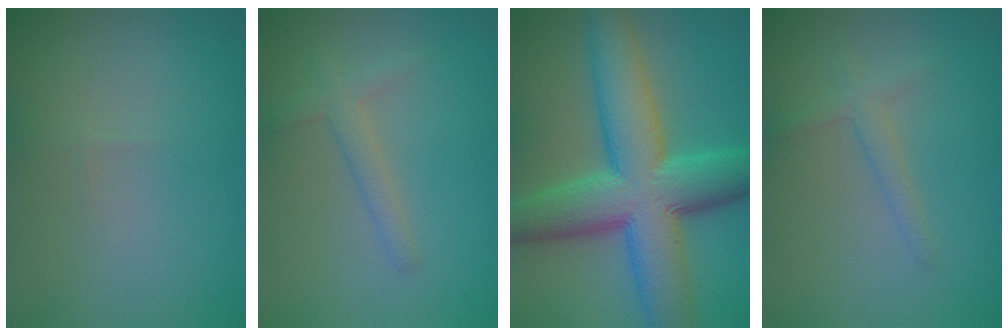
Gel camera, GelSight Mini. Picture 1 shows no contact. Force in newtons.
{"total": 1.9, "press": 1.9, "slide": 0.1}
{"total": 12.0, "press": 12.0, "slide": 0.3}
{"total": 1.6, "press": 1.6, "slide": 0.1}